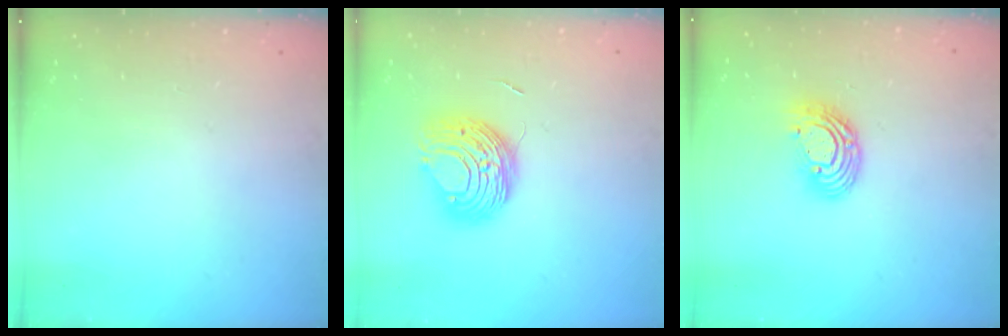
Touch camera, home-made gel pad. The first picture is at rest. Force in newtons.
{"total": 9.5, "press": 9.5, "slide": 0.7}
{"total": 9.9, "press": 9.9, "slide": 0.8}